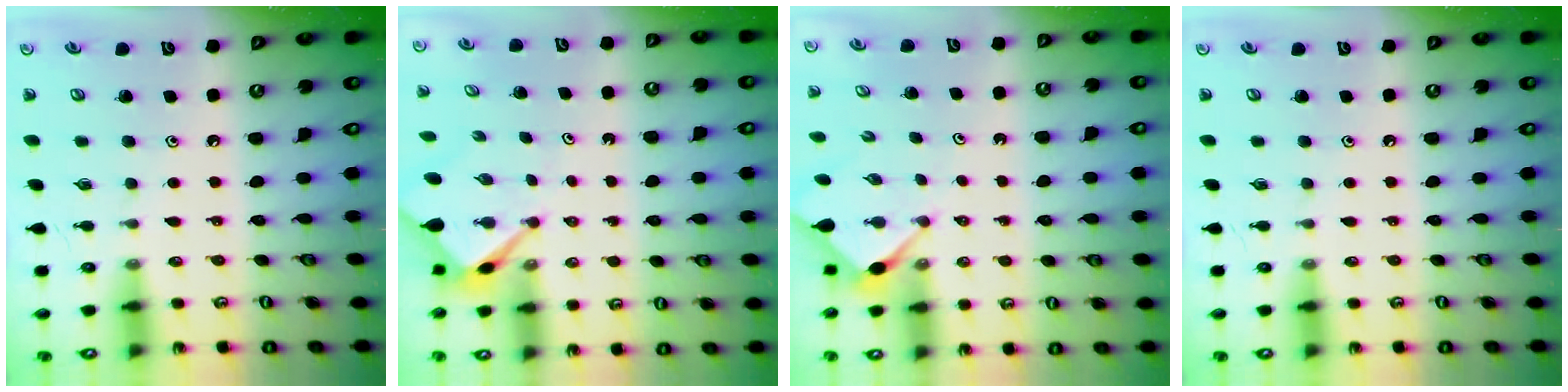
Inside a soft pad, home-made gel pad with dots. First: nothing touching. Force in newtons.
{"total": 2.9, "press": 2.9, "slide": 0.2}
{"total": 2.9, "press": 2.9, "slide": 0.3}
{"total": 0.0}